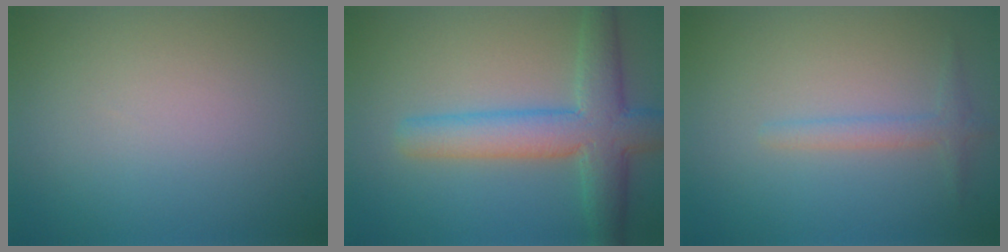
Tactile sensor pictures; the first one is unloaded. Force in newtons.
{"total": 6.5, "press": 6.5, "slide": 0.3}
{"total": 1.6, "press": 1.6, "slide": 0.1}